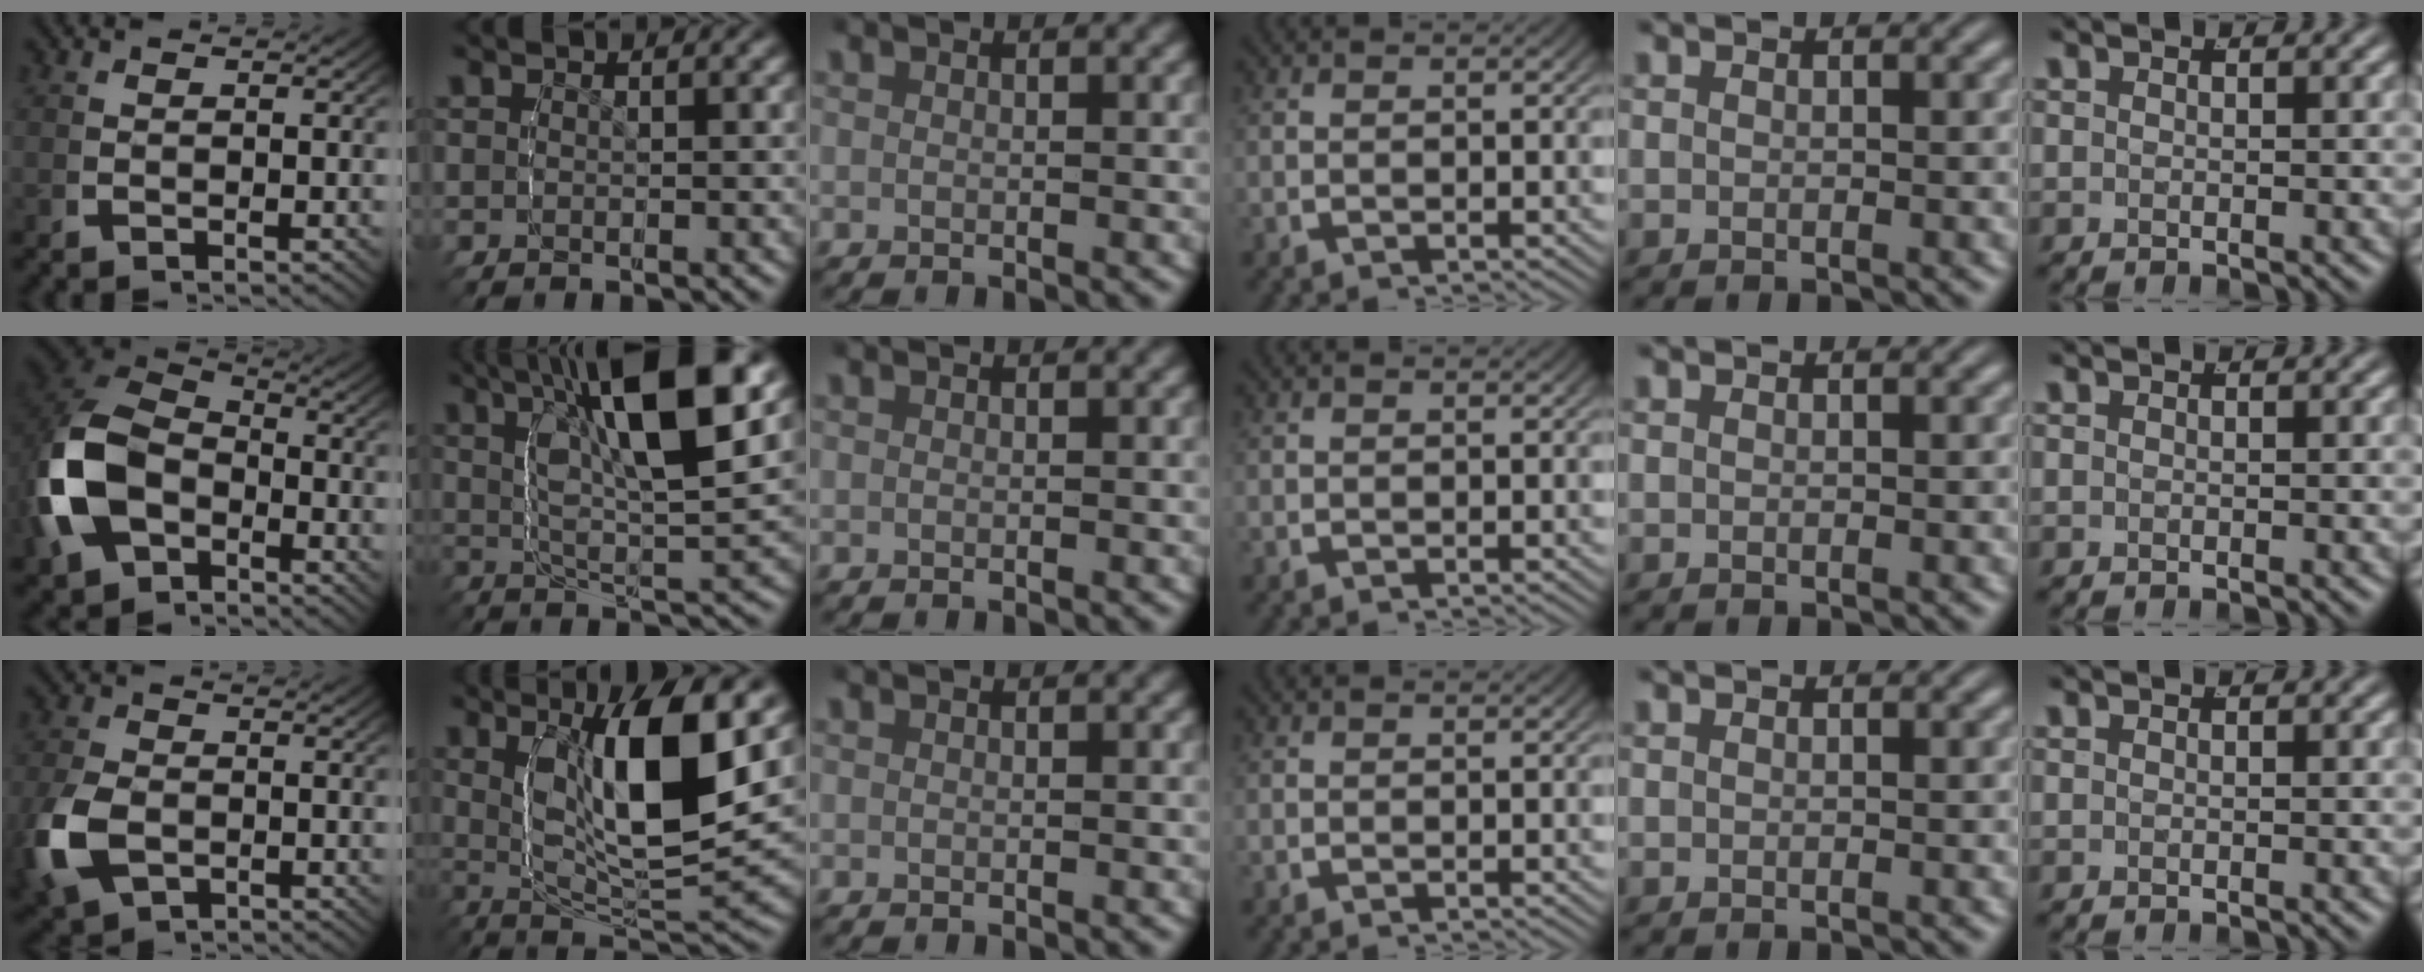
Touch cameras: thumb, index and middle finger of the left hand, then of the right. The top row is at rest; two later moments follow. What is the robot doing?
{"motion": "lift_and_place", "object": "markers"}